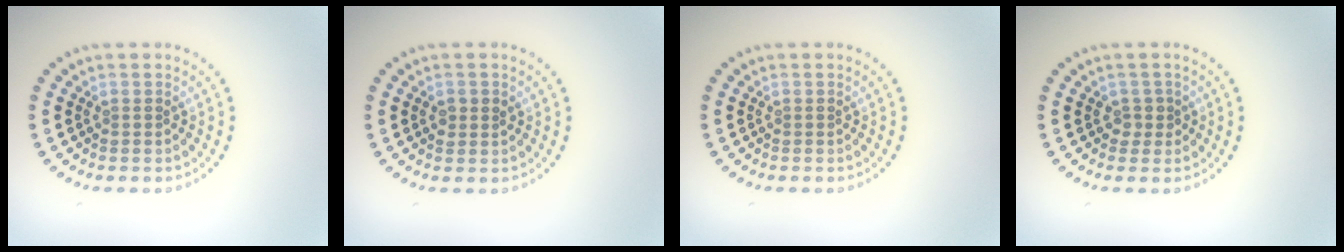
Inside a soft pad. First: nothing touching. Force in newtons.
{"total": 1.5, "press": 1.5, "slide": 0.2}
{"total": 0.0}
{"total": 1.3, "press": 1.0, "slide": 0.8}